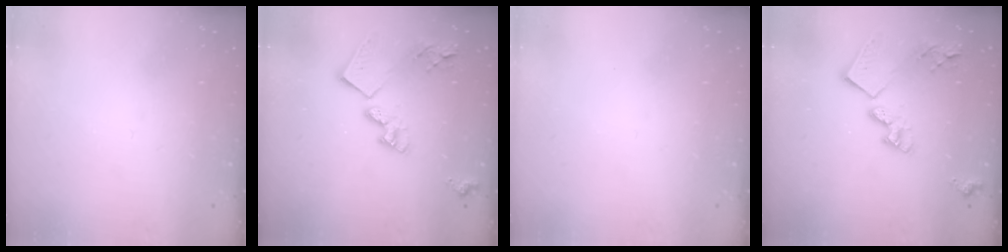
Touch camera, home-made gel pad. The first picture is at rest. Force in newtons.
{"total": 17.0, "press": 17.0, "slide": 1.0}
{"total": 0.0}
{"total": 17.0, "press": 17.0, "slide": 1.0}